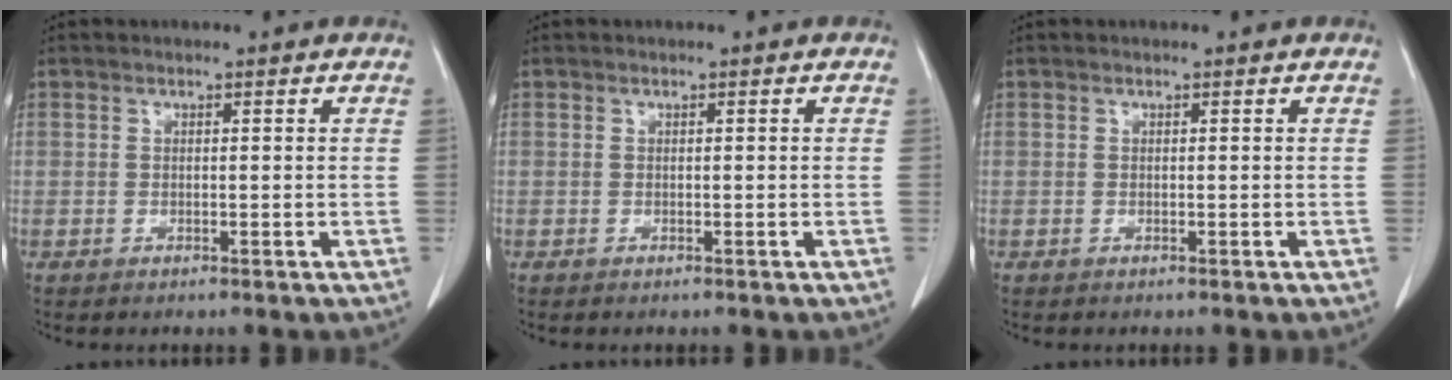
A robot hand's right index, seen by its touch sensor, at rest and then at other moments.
{"total": 0.0}
{"total": 0.0}